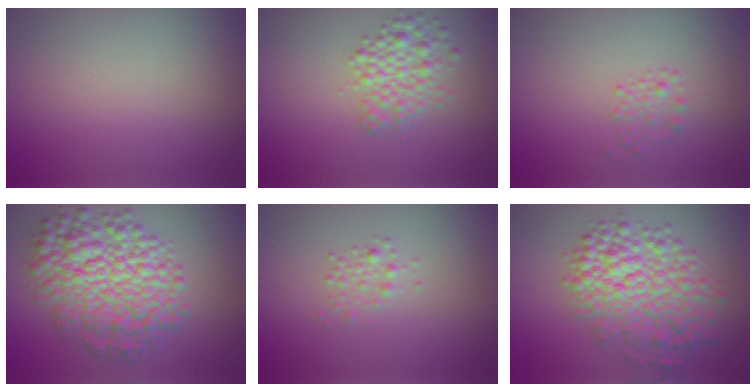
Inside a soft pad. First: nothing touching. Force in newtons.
{"total": 3.5, "press": 3.5, "slide": 0.1}
{"total": 1.2, "press": 1.2, "slide": 0.0}
{"total": 9.2, "press": 9.2, "slide": 0.1}
{"total": 1.3, "press": 1.3, "slide": 0.0}
{"total": 8.1, "press": 8.1, "slide": 0.2}